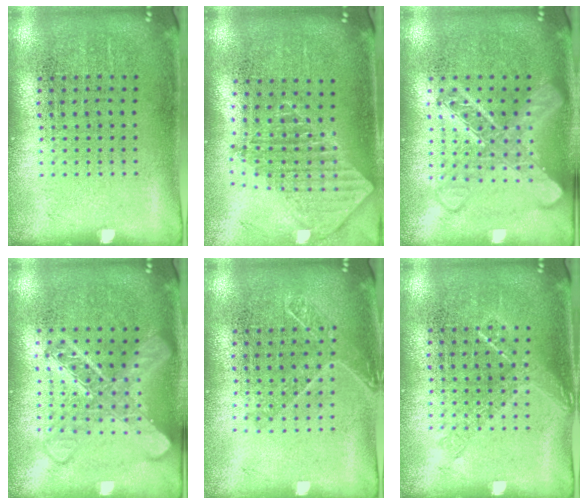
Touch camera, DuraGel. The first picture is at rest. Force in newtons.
{"total": 2.0, "press": 1.5, "slide": 1.3}
{"total": 2.9, "press": 2.8, "slide": 0.5}
{"total": 2.9, "press": 2.8, "slide": 0.5}
{"total": 1.3, "press": 1.1, "slide": 0.7}
{"total": 1.0, "press": 0.9, "slide": 0.5}